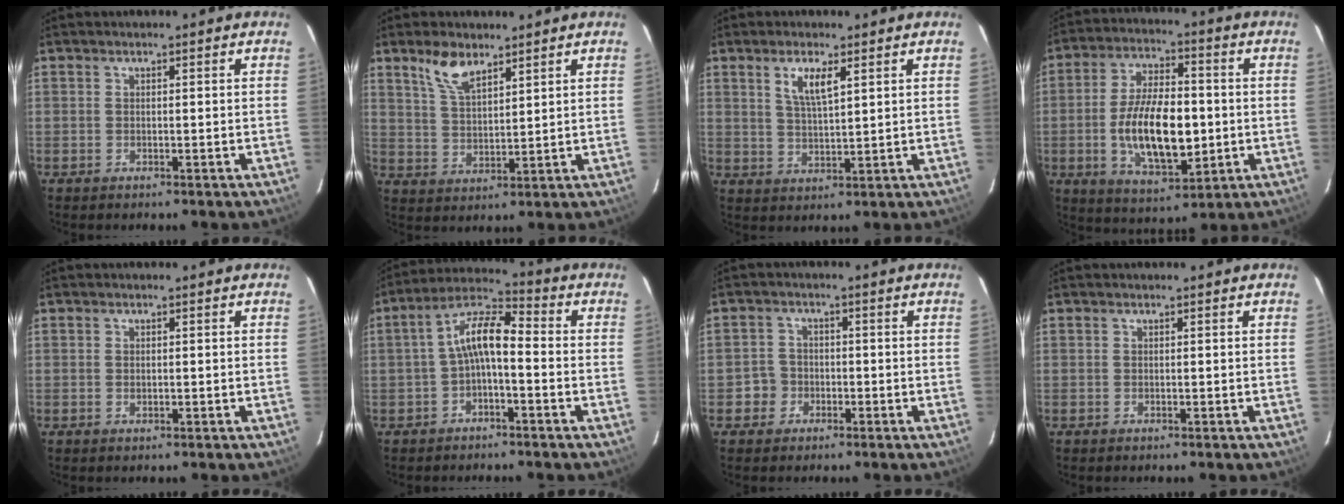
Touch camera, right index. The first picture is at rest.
{"total": 6.8, "force": [4.8, 2.8, 4.0], "torque": [-0.075, 0.006, 0.098]}
{"total": 5.1, "force": [2.6, 1.3, 4.3], "torque": [-0.082, -0.001, 0.051]}
{"total": 15.5, "force": [-1.9, 6.9, 13.7], "torque": [-0.262, -0.003, -0.024]}
{"total": 0.7, "force": [0.1, 0.4, 0.5], "torque": [-0.009, 0.001, 0.003]}
{"total": 7.5, "force": [-1.8, 2.7, 6.8], "torque": [-0.145, 0.024, -0.035]}
{"total": 3.7, "force": [-1.6, 3.3, 0.1], "torque": [-0.003, 0.018, -0.029]}
{"total": 0.0}